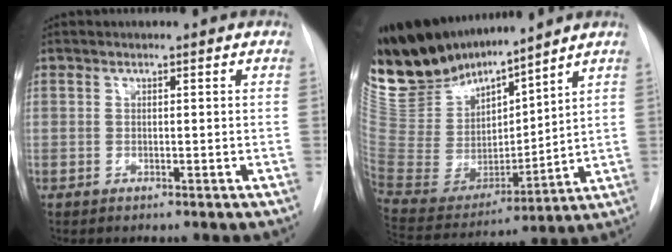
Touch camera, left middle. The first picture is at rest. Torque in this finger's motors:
{"motor_torque": [0.99, -0.93, 0.66, 0.21]}